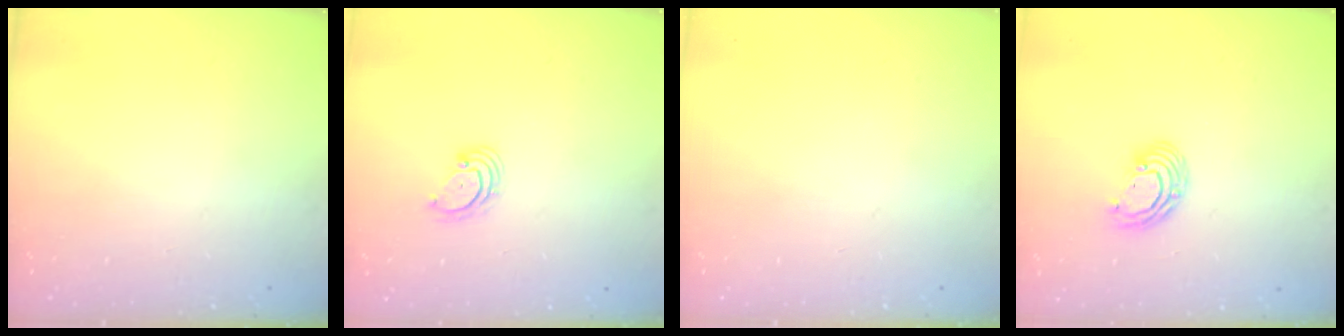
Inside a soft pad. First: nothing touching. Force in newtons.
{"total": 2.9, "press": 2.9, "slide": 0.4}
{"total": 0.0}
{"total": 6.7, "press": 6.6, "slide": 0.7}